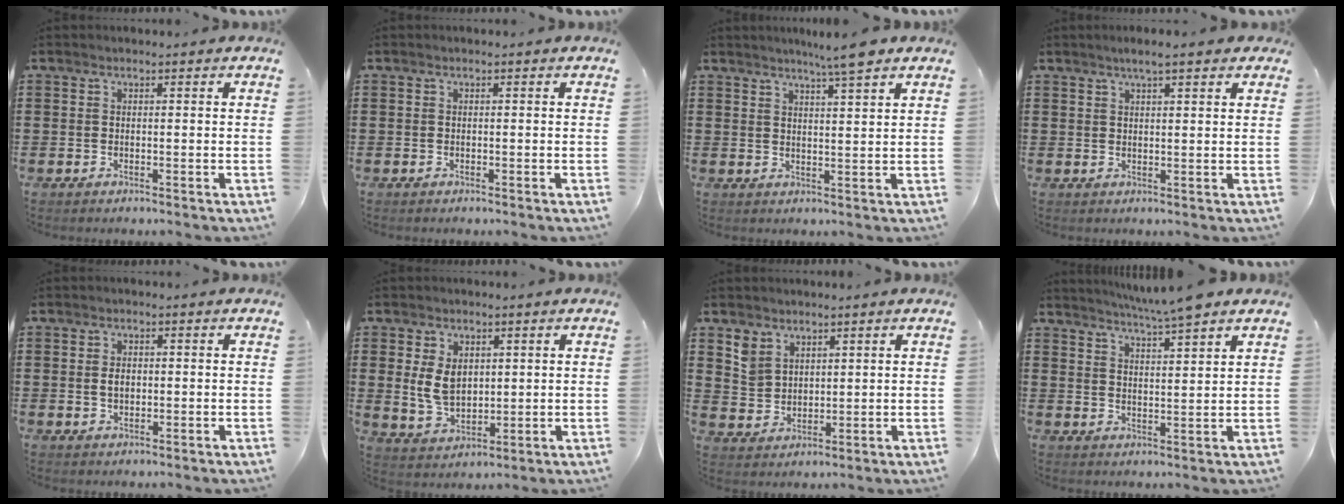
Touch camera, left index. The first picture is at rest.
{"total": 0.0}
{"total": 5.4, "force": [4.4, -0.6, 3.1], "torque": [-0.068, -0.002, 0.077]}
{"total": 3.1, "force": [2.2, 0.3, 2.2], "torque": [-0.047, 0.004, 0.040]}
{"total": 2.0, "force": [0.1, 1.2, 1.6], "torque": [-0.032, 0.006, 0.002]}
{"total": 6.0, "force": [1.3, 4.2, 4.1], "torque": [-0.102, 0.007, 0.021]}
{"total": 2.2, "force": [1.7, 1.4, 0.4], "torque": [-0.013, 0.003, 0.033]}
{"total": 5.6, "force": [5.0, -0.7, 2.4], "torque": [-0.059, -0.015, 0.087]}